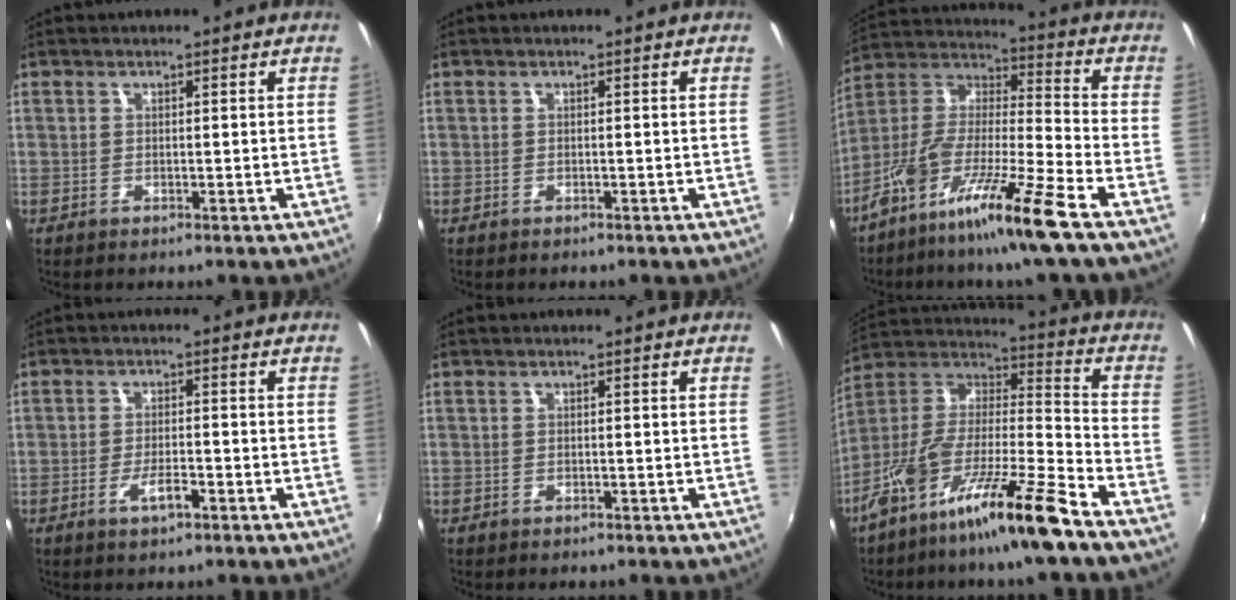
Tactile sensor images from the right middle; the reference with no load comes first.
{"total": 0.5, "force": [-0.5, 0.3, 0.1], "torque": [-0.004, -0.003, -0.007]}
{"total": 15.6, "force": [-10.0, 0.0, 12.0], "torque": [-0.222, -0.017, -0.195]}
{"total": 3.5, "force": [-2.0, 0.9, 2.7], "torque": [-0.055, -0.004, -0.036]}
{"total": 0.8, "force": [-0.6, 0.4, 0.1], "torque": [-0.007, -0.002, -0.009]}
{"total": 18.5, "force": [-12.5, 1.5, 13.6], "torque": [-0.234, -0.016, -0.230]}